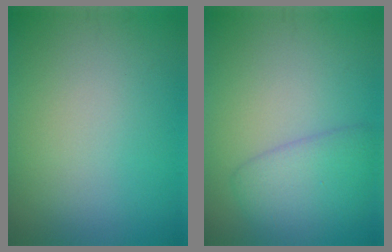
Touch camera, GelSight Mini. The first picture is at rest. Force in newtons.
{"total": 3.9, "press": 3.9, "slide": 0.2}